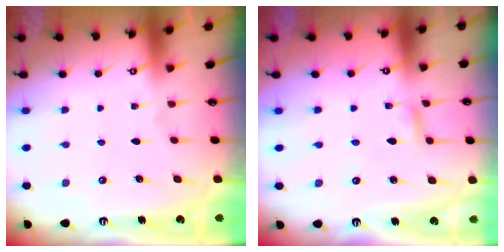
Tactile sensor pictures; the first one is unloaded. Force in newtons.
{"total": 2.0, "press": 2.0, "slide": 0.1}